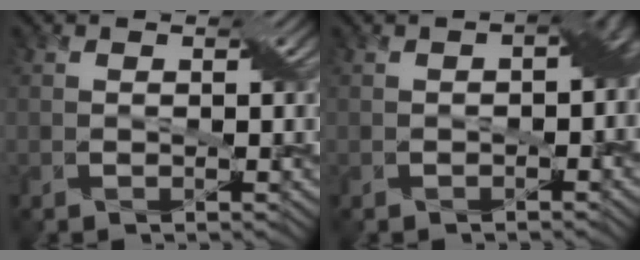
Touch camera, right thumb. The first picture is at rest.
{"total": 4.5, "force": [-0.5, 2.7, 3.6], "torque": [-0.039, -0.002, -0.007]}